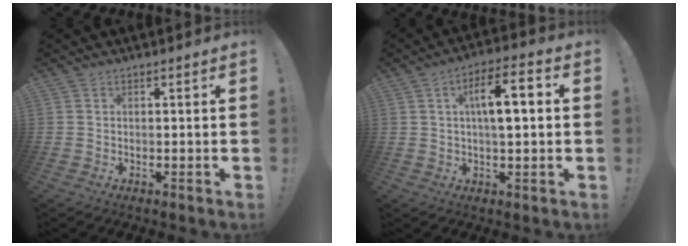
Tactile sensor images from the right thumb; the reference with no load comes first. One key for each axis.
{"total": 10.5, "fx": 1.6, "fy": 3.9, "fz": 9.6, "tx": -0.142, "ty": 0.007, "tz": 0.021}